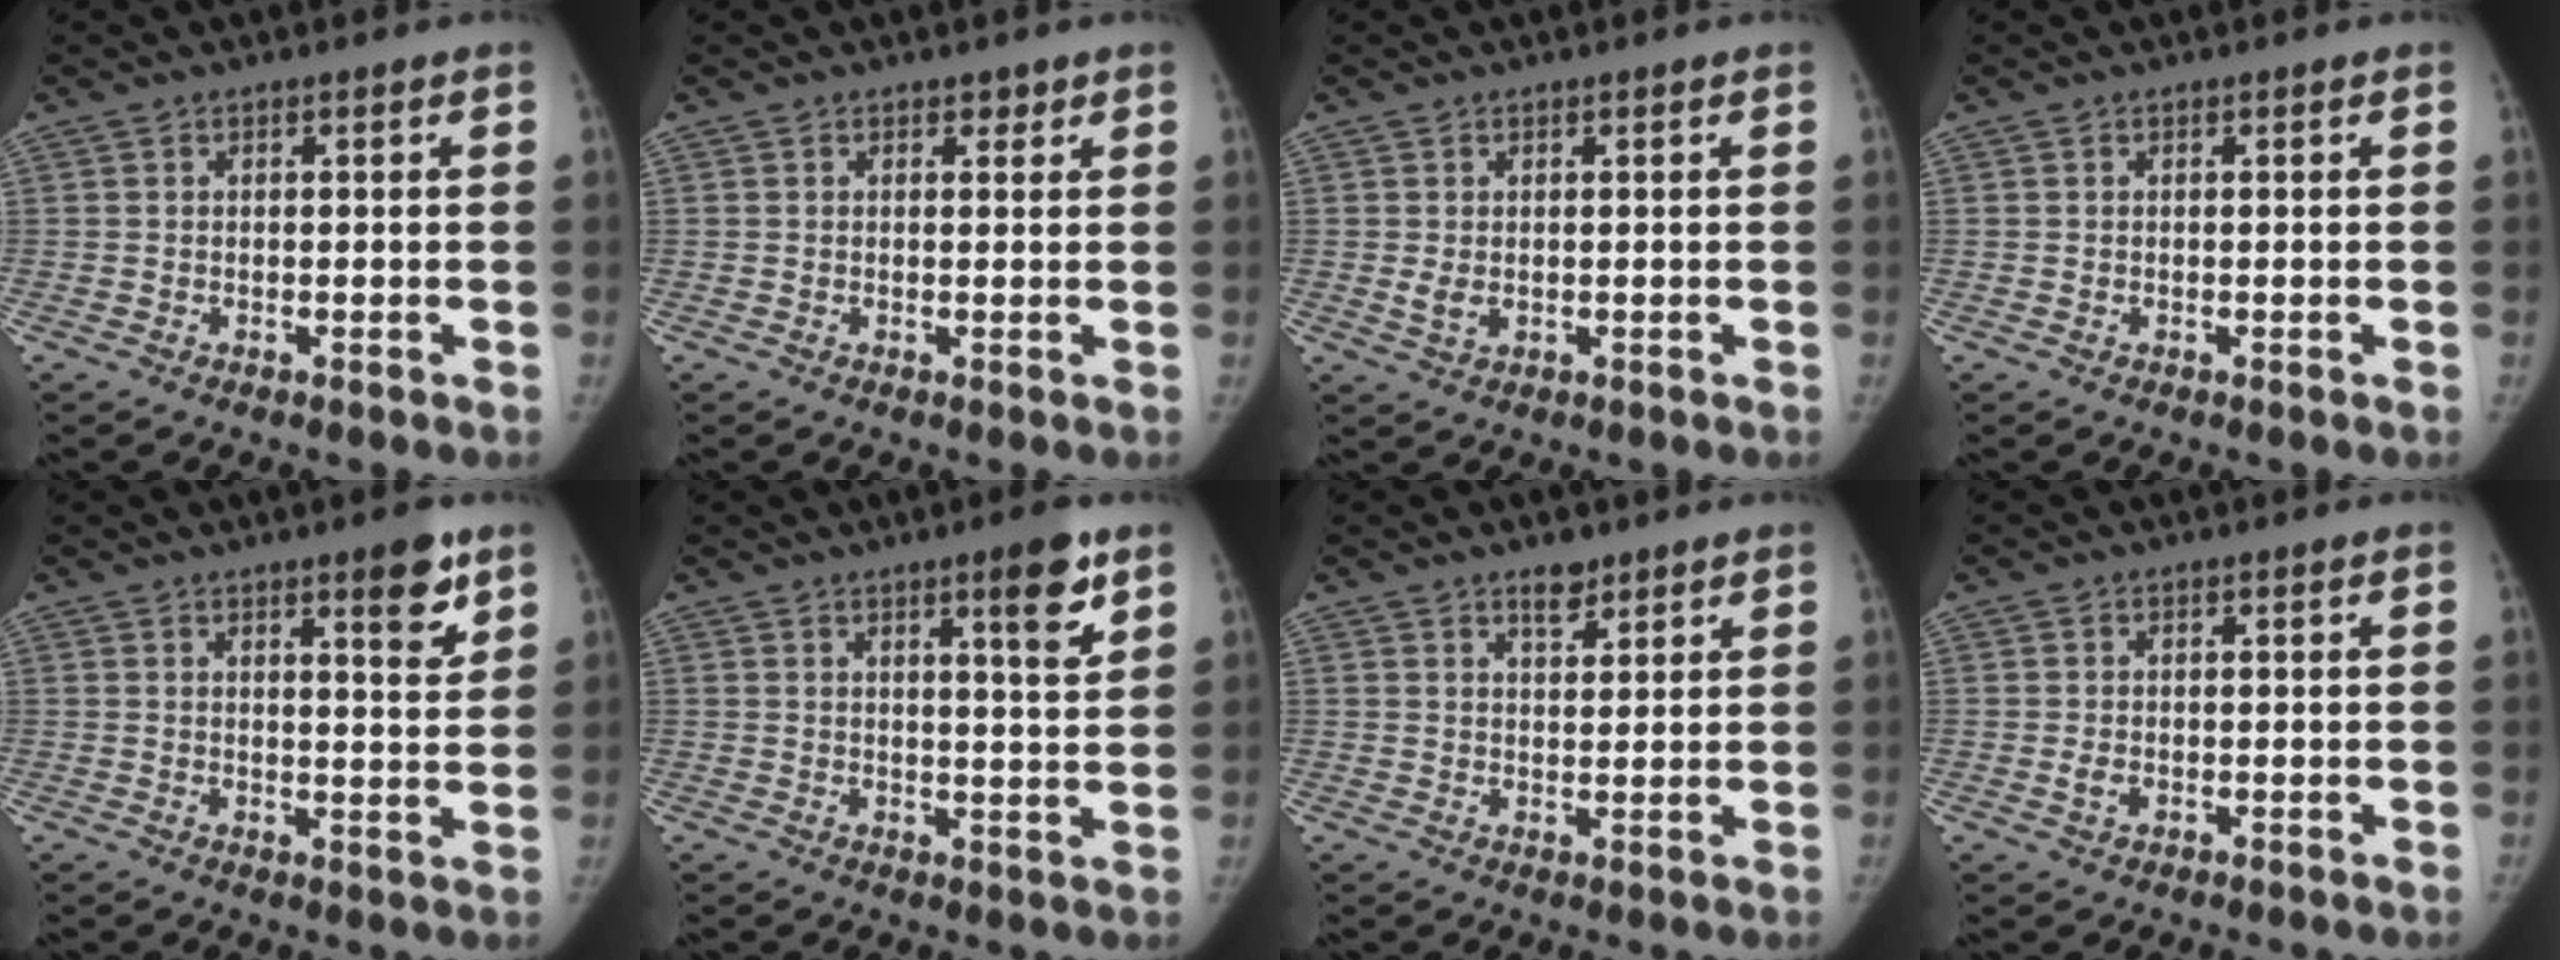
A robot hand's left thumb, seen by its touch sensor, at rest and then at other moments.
{"total": 1.2, "force": [0.8, 0.7, 0.4], "torque": [0.005, -0.005, 0.009]}
{"total": 1.9, "force": [0.1, 1.3, 1.4], "torque": [-0.024, -0.006, 0.005]}
{"total": 0.0}
{"total": 6.2, "force": [3.8, 1.5, 4.6], "torque": [-0.052, -0.025, 0.051]}
{"total": 6.7, "force": [4.0, 1.0, 5.3], "torque": [-0.070, -0.026, 0.057]}
{"total": 3.4, "force": [2.5, 1.6, 1.6], "torque": [-0.011, -0.017, 0.041]}
{"total": 1.5, "force": [-0.3, 1.1, 1.0], "torque": [-0.017, 0.000, -0.007]}